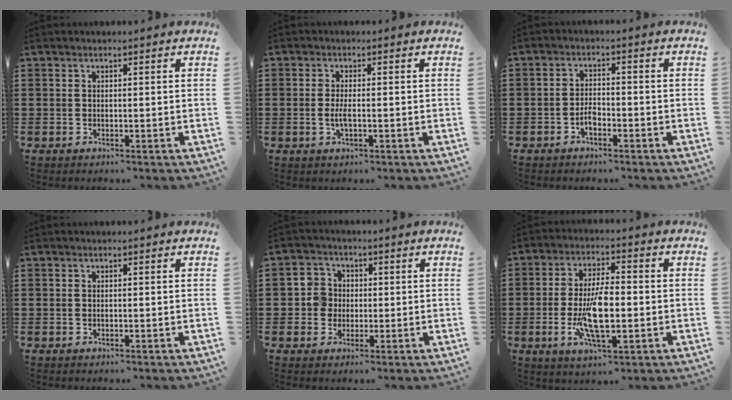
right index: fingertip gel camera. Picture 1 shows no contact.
{"total": 2.5, "force": [-0.5, 0.5, 2.4], "torque": [-0.058, -0.007, -0.014]}
{"total": 2.5, "force": [-1.4, 1.1, 1.7], "torque": [-0.034, 0.004, -0.027]}
{"total": 0.0}
{"total": 4.1, "force": [-0.5, 3.9, 0.9], "torque": [-0.033, 0.011, -0.012]}
{"total": 9.9, "force": [-1.8, 3.5, 9.1], "torque": [-0.191, -0.012, -0.033]}